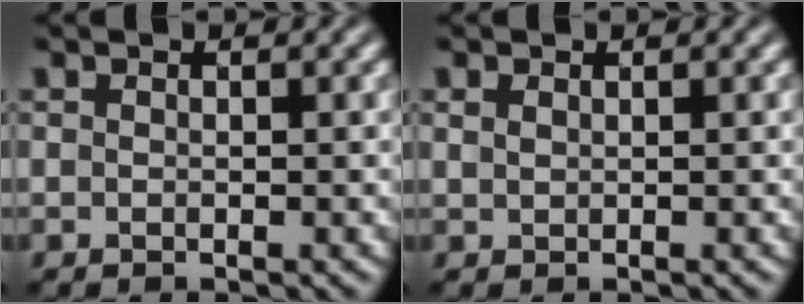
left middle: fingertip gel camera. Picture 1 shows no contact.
{"total": 0.6, "force": [0.4, 0.4, 0.2], "torque": [-0.006, 0.000, 0.011]}